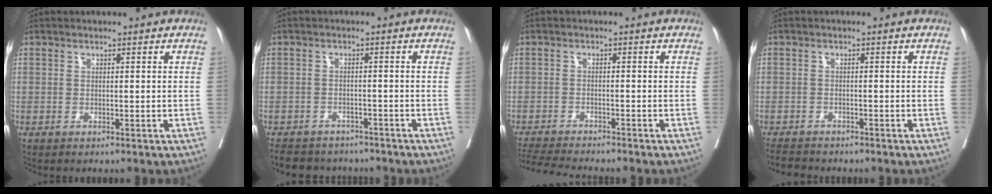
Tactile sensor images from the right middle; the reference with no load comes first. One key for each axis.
{"total": 9.3, "fx": -8.4, "fy": 3.6, "fz": 2.0, "tx": -0.034, "ty": 0.006, "tz": -0.109}
{"total": 8.5, "fx": -7.9, "fy": 0.1, "fz": 3.1, "tx": -0.047, "ty": -0.014, "tz": -0.127}
{"total": 4.1, "fx": -3.9, "fy": 1.0, "fz": 0.9, "tx": -0.012, "ty": -0.011, "tz": -0.065}